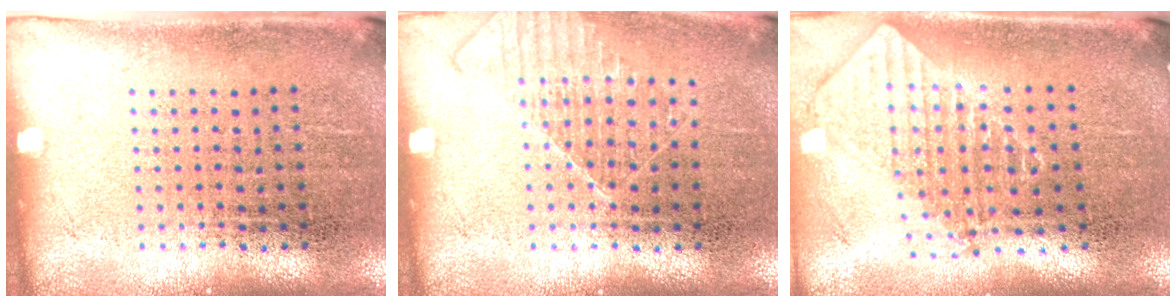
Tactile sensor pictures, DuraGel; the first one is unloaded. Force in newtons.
{"total": 1.2, "press": 1.2, "slide": 0.1}
{"total": 1.9, "press": 1.5, "slide": 1.2}